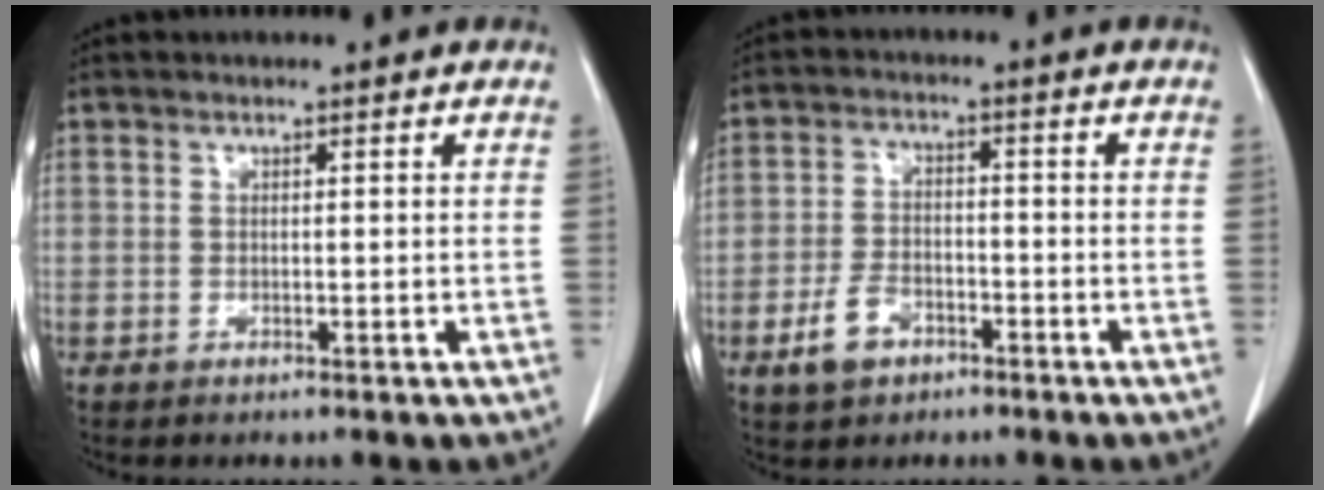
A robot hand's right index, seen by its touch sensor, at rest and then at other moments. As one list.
[{"total": 5.6, "force": [-3.1, 3.4, 3.1], "torque": [-0.068, 0.005, -0.053]}]